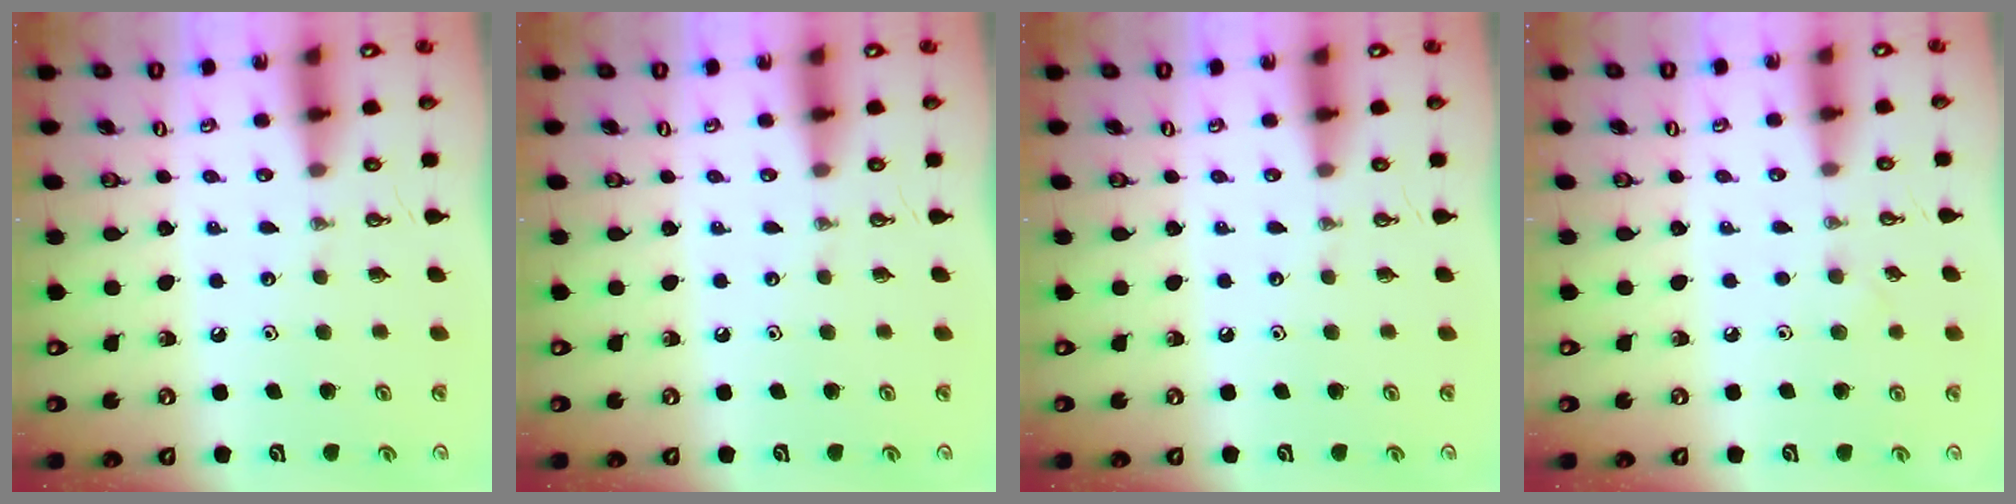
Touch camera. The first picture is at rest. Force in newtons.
{"total": 0.0}
{"total": 0.0}
{"total": 3.9, "press": 3.8, "slide": 0.8}